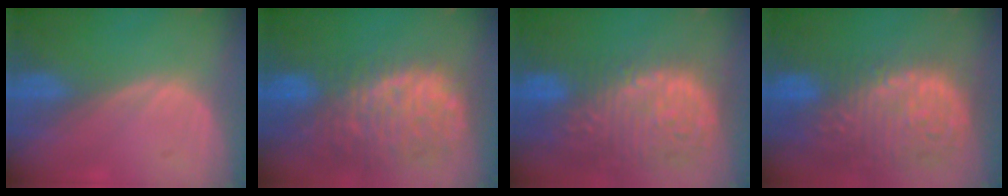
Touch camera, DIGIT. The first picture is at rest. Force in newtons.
{"total": 13.8, "press": 11.3, "slide": 7.9}
{"total": 15.1, "press": 12.5, "slide": 8.5}
{"total": 15.1, "press": 12.5, "slide": 8.5}